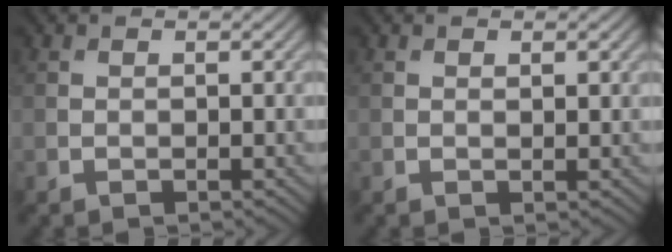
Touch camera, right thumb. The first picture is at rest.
{"total": 0.8, "force": [0.4, 0.3, 0.6], "torque": [-0.009, -0.003, 0.009]}